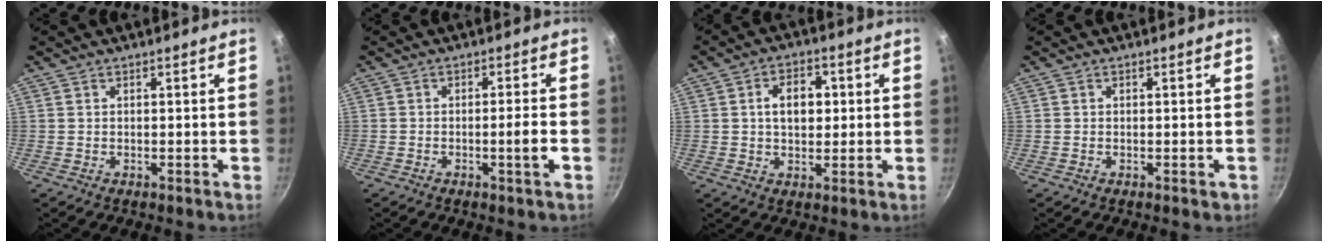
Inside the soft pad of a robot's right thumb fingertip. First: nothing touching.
{"total": 3.5, "force": [-1.2, -0.1, 3.2], "torque": [-0.053, 0.013, -0.018]}
{"total": 7.1, "force": [1.0, 4.8, 5.1], "torque": [-0.059, 0.007, 0.011]}
{"total": 1.0, "force": [-0.4, 0.7, 0.7], "torque": [-0.007, 0.003, -0.006]}